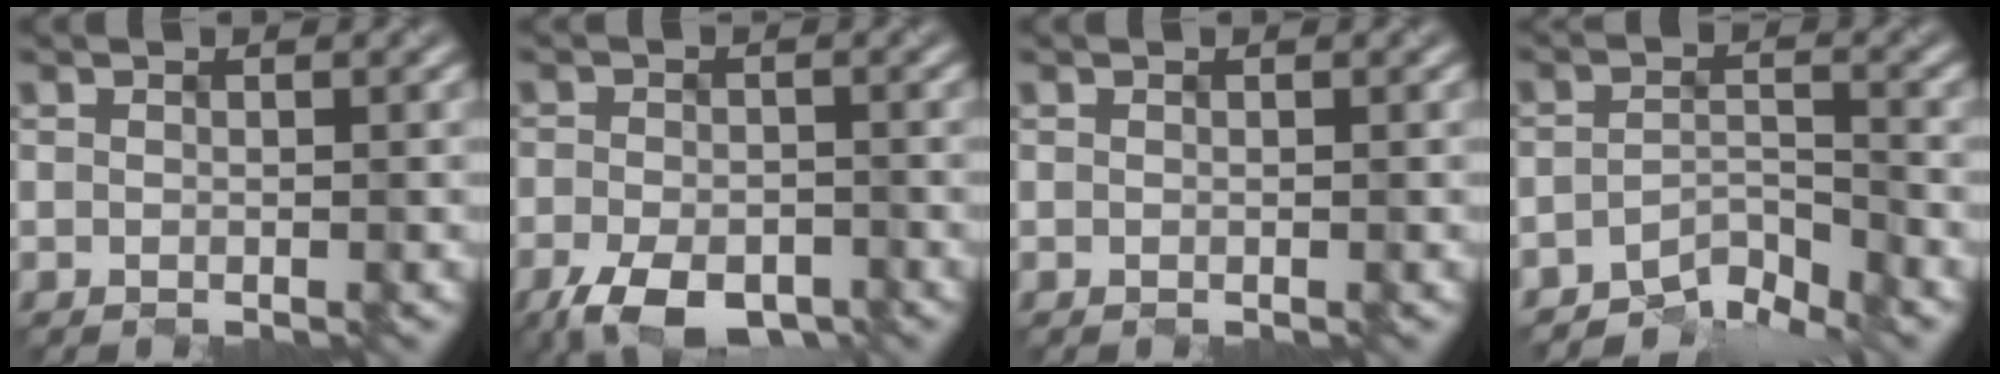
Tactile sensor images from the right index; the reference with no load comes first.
{"total": 5.8, "force": [-3.7, 2.8, 3.5], "torque": [-0.067, -0.013, -0.059]}
{"total": 0.0}
{"total": 3.4, "force": [-3.3, 0.5, 0.7], "torque": [-0.008, 0.004, -0.061]}